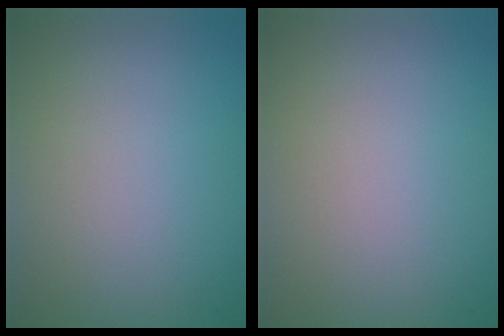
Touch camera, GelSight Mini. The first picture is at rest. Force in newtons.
{"total": 0.0}